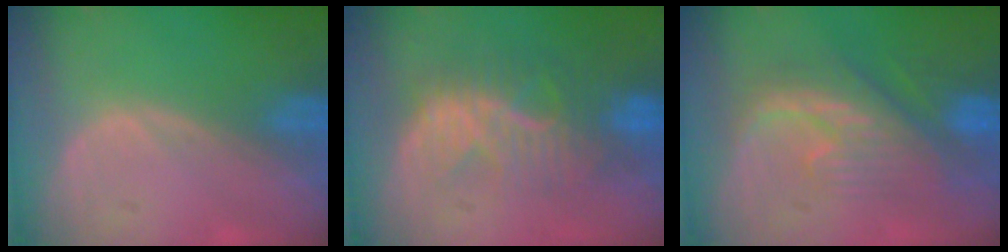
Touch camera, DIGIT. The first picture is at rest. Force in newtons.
{"total": 9.5, "press": 8.6, "slide": 4.1}
{"total": 8.1, "press": 8.0, "slide": 1.0}